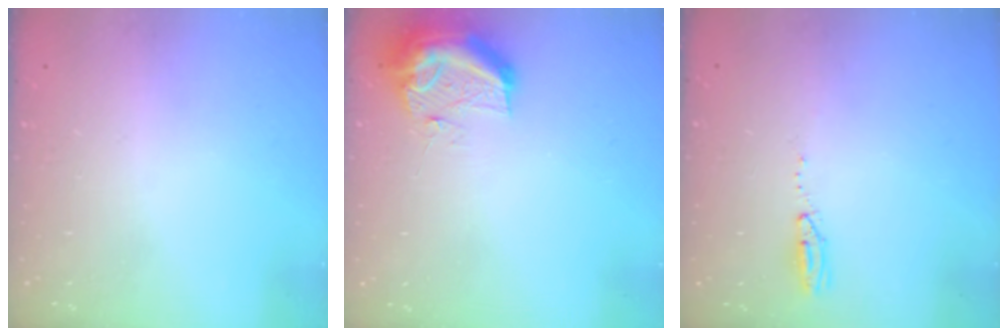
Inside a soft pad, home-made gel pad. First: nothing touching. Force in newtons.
{"total": 11.7, "press": 11.7, "slide": 1.3}
{"total": 14.6, "press": 5.0, "slide": 13.7}